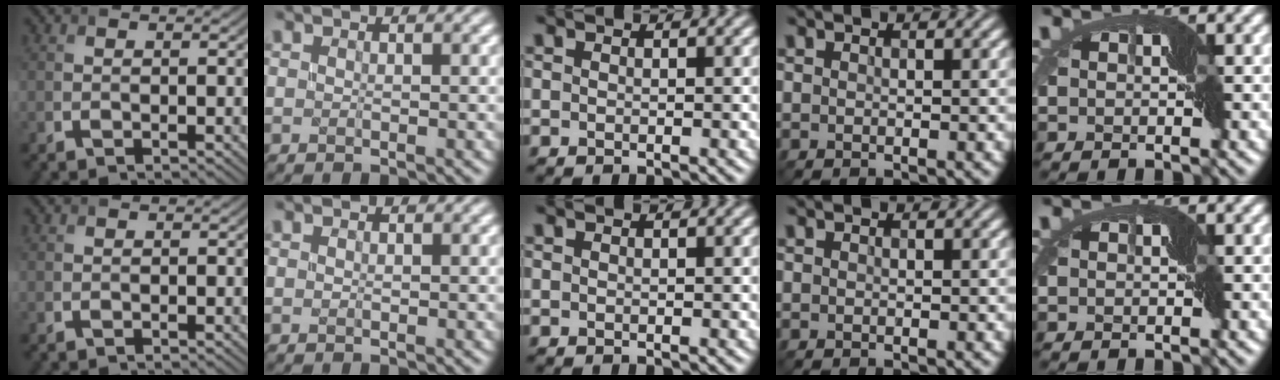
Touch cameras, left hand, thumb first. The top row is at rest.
{}